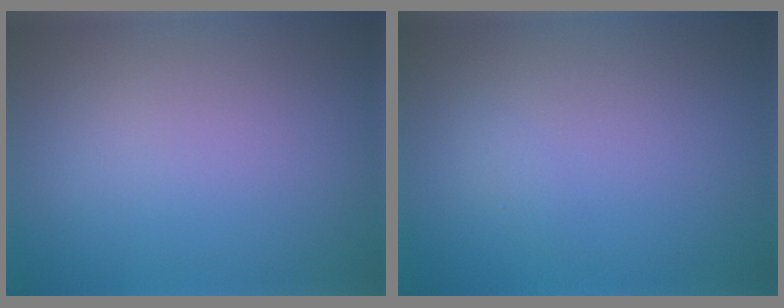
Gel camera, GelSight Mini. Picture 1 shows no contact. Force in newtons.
{"total": 0.6, "press": 0.5, "slide": 0.1}